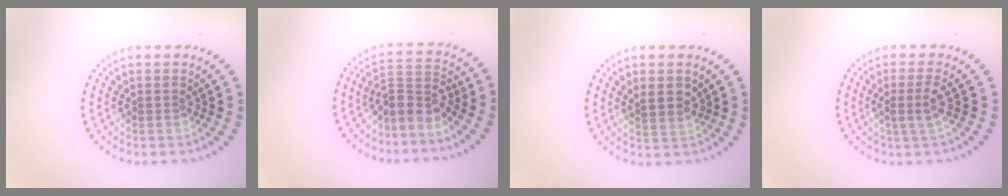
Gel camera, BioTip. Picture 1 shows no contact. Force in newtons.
{"total": 3.0, "press": 2.3, "slide": 2.0}
{"total": 1.5, "press": 1.3, "slide": 0.6}
{"total": 2.0, "press": 1.6, "slide": 1.2}